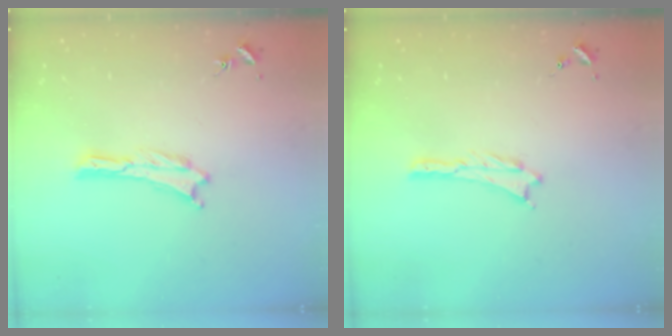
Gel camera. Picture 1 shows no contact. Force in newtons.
{"total": 0.5, "press": 0.5, "slide": 0.2}